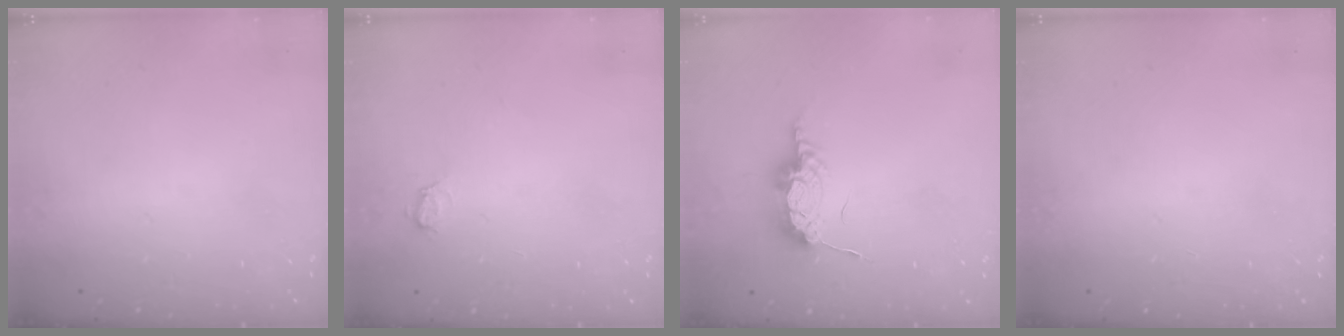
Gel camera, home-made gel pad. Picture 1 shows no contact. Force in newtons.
{"total": 4.6, "press": 4.5, "slide": 0.5}
{"total": 11.2, "press": 8.7, "slide": 7.0}
{"total": 11.3, "press": 2.0, "slide": 11.1}